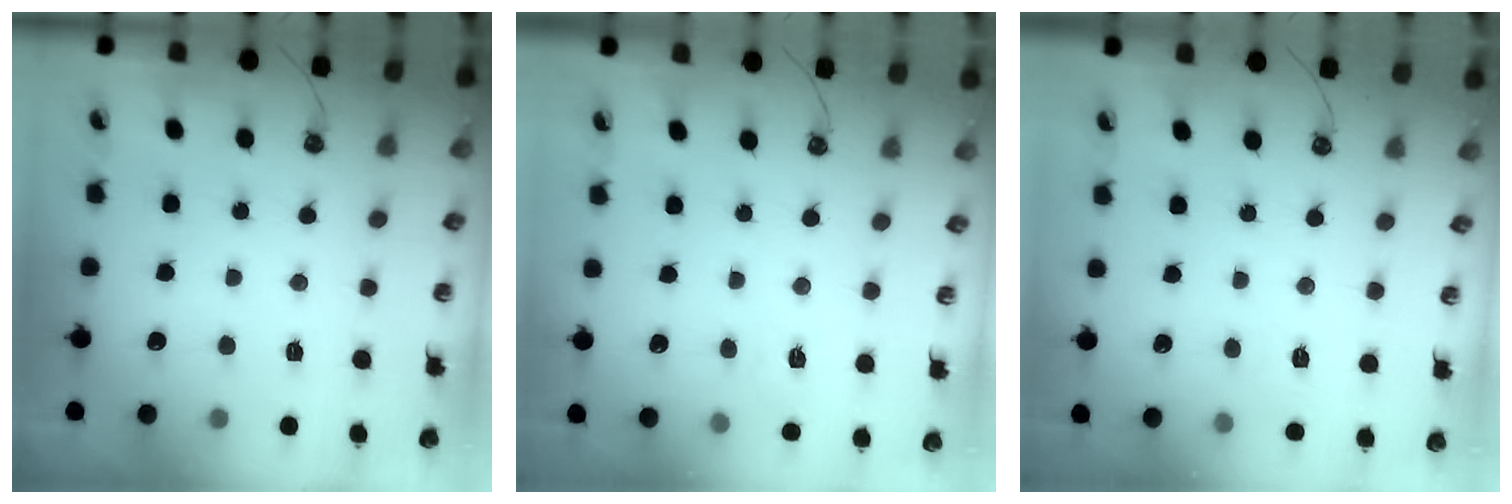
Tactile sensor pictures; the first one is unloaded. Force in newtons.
{"total": 5.3, "press": 5.2, "slide": 0.7}
{"total": 3.0, "press": 3.0, "slide": 0.1}